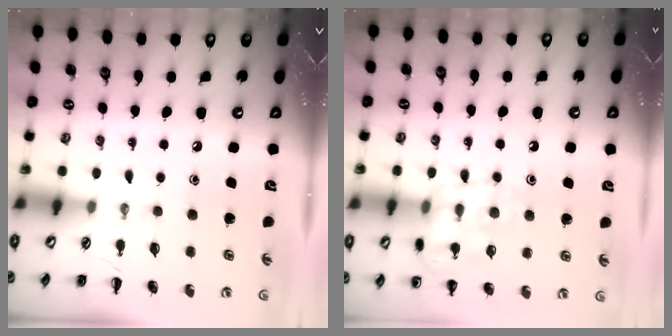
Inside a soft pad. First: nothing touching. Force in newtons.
{"total": 13.5, "press": 13.5, "slide": 0.9}